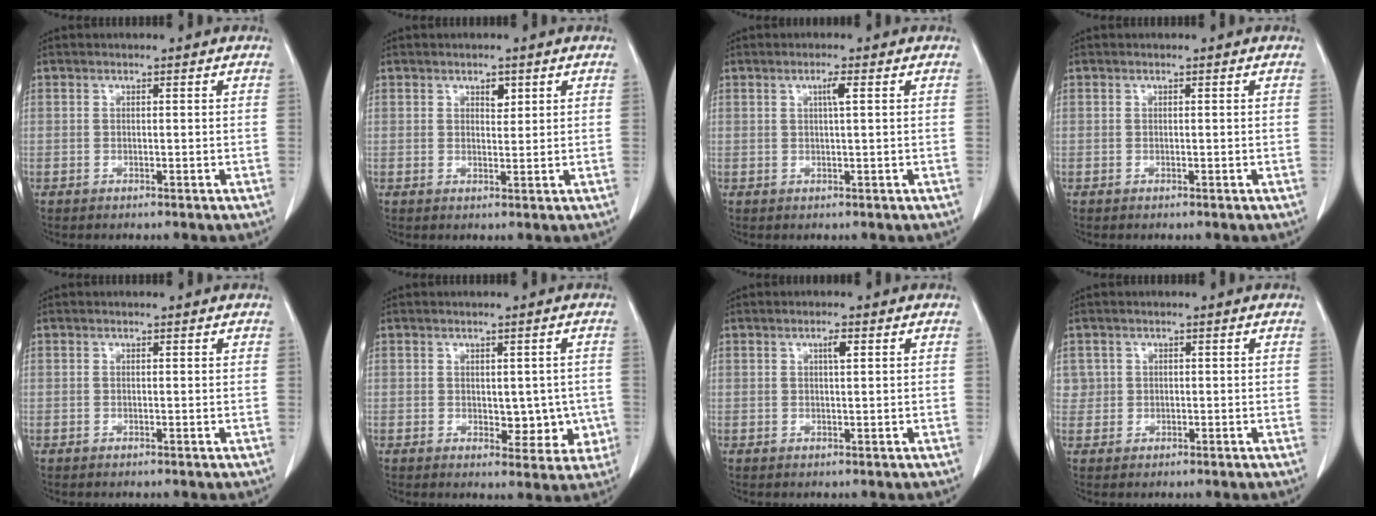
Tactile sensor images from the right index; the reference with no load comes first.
{"total": 1.8, "force": [1.0, 0.9, 1.2], "torque": [-0.014, -0.004, 0.016]}
{"total": 1.8, "force": [0.6, -0.2, 1.7], "torque": [-0.031, 0.001, 0.010]}
{"total": 0.0}
{"total": 0.0}
{"total": 5.4, "force": [-0.5, 3.4, 4.2], "torque": [-0.035, 0.002, 0.003]}
{"total": 1.6, "force": [0.7, 0.2, 1.4], "torque": [-0.026, 0.000, 0.011]}
{"total": 1.8, "force": [0.4, 1.8, -0.1], "torque": [0.018, 0.003, 0.003]}